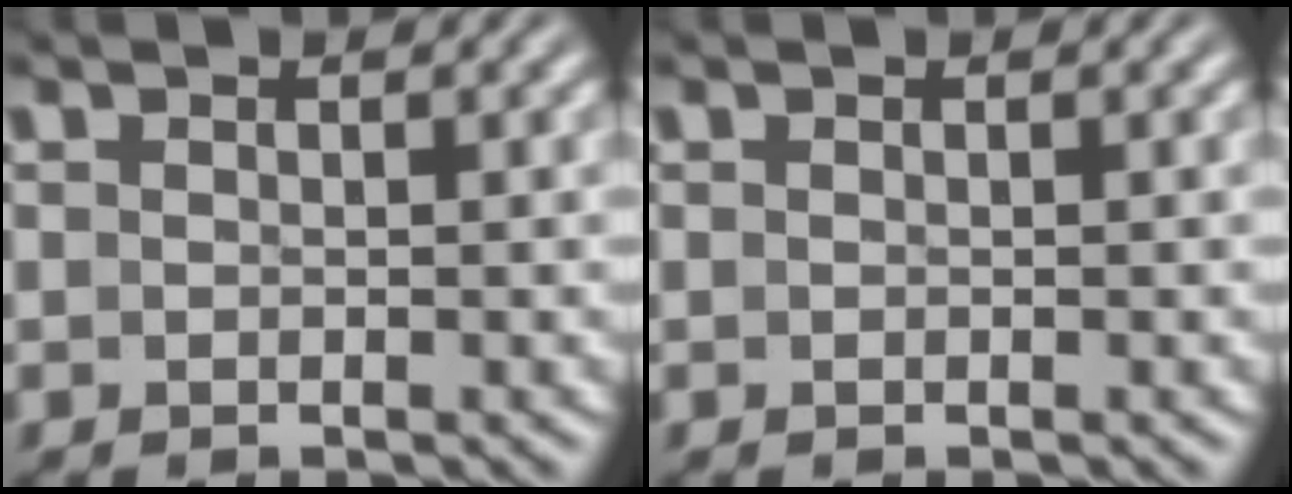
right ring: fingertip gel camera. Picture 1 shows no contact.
{"total": 0.0}